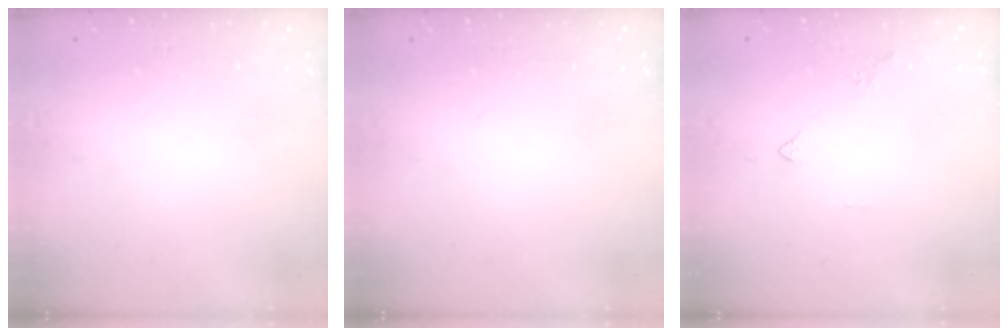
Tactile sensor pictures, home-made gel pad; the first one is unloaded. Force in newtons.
{"total": 0.0}
{"total": 2.0, "press": 1.9, "slide": 0.6}